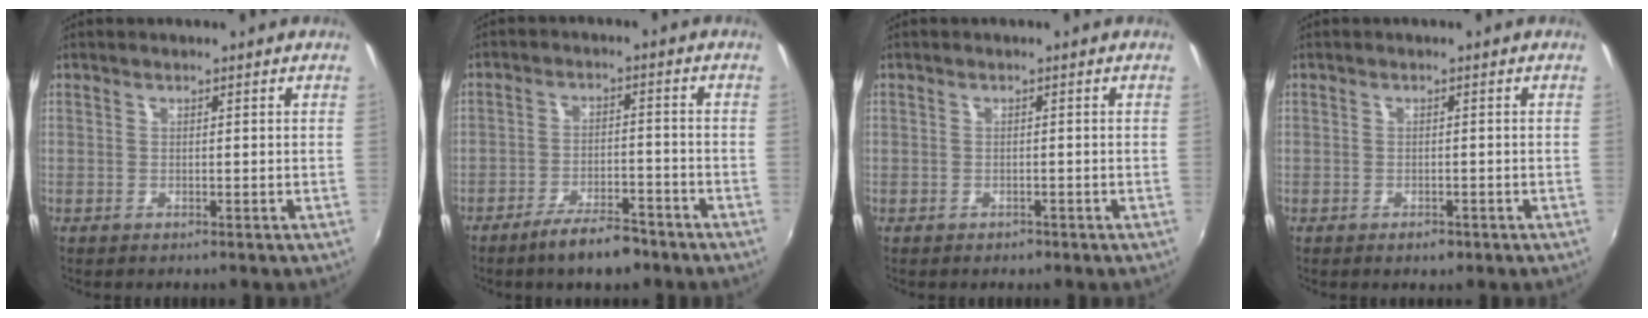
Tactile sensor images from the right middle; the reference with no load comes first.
{"total": 7.5, "force": [-5.9, 2.2, 4.2], "torque": [-0.086, 0.005, -0.091]}
{"total": 1.1, "force": [-0.7, 0.8, 0.1], "torque": [-0.004, 0.002, -0.008]}
{"total": 1.7, "force": [-1.0, 1.1, 0.8], "torque": [-0.013, -0.001, -0.014]}